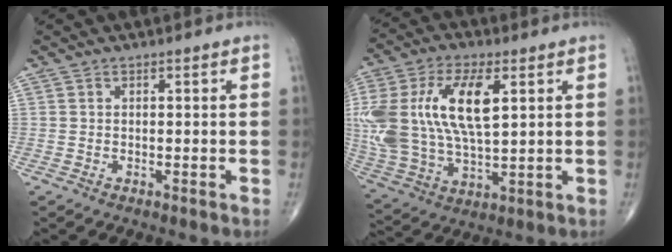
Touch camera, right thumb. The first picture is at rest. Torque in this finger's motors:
{"motor_torque": [1.07, 1.57, 2.11, 0.63, 0.74]}